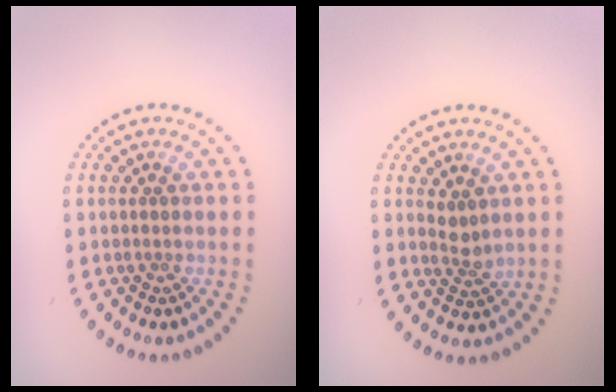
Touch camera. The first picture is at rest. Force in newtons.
{"total": 1.7, "press": 1.4, "slide": 0.9}